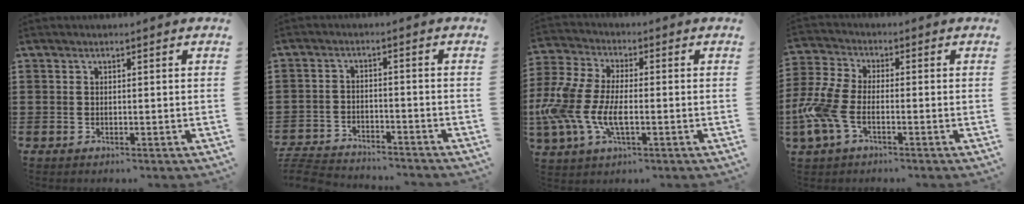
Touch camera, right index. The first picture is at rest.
{"total": 4.6, "force": [-4.6, 0.4, 0.5], "torque": [-0.024, -0.002, -0.098]}
{"total": 9.7, "force": [-2.3, 4.7, 8.2], "torque": [-0.218, -0.018, -0.051]}
{"total": 7.1, "force": [-2.9, 3.3, 5.6], "torque": [-0.160, -0.014, -0.064]}